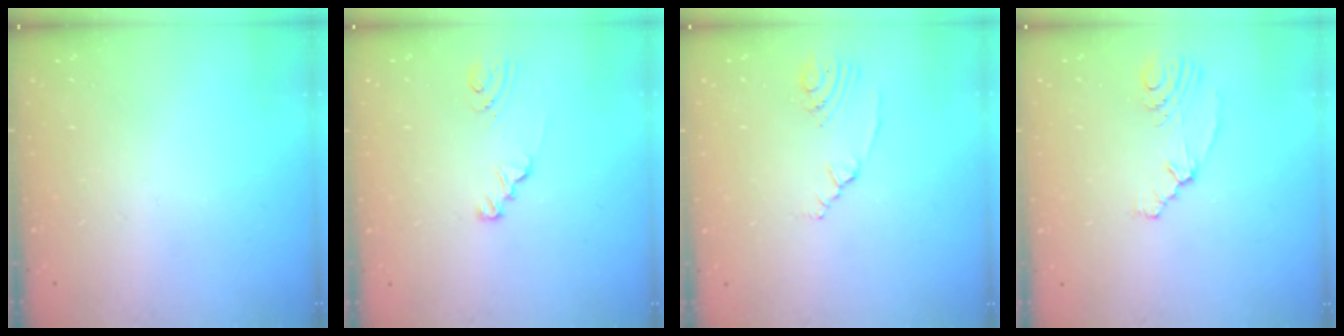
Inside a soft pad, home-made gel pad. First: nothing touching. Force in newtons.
{"total": 1.7, "press": 1.7, "slide": 0.1}
{"total": 2.4, "press": 2.0, "slide": 1.3}
{"total": 4.4, "press": 2.2, "slide": 3.8}